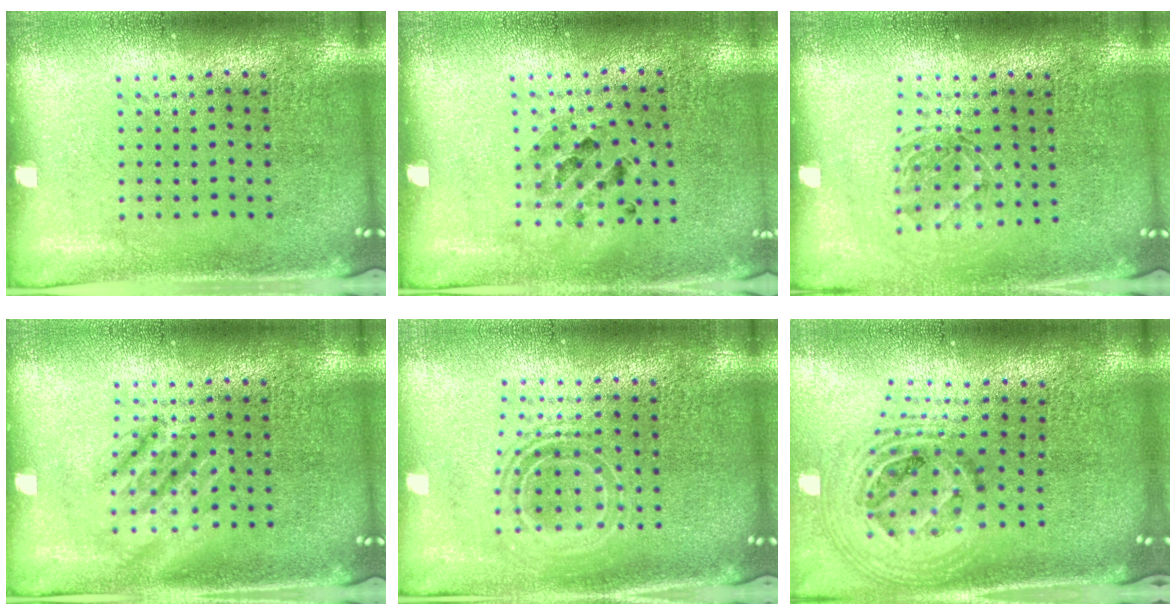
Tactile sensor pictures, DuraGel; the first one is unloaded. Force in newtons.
{"total": 0.8, "press": 0.8, "slide": 0.1}
{"total": 1.3, "press": 1.1, "slide": 0.7}
{"total": 2.3, "press": 2.2, "slide": 0.3}
{"total": 1.7, "press": 1.3, "slide": 1.0}
{"total": 2.0, "press": 1.5, "slide": 1.3}